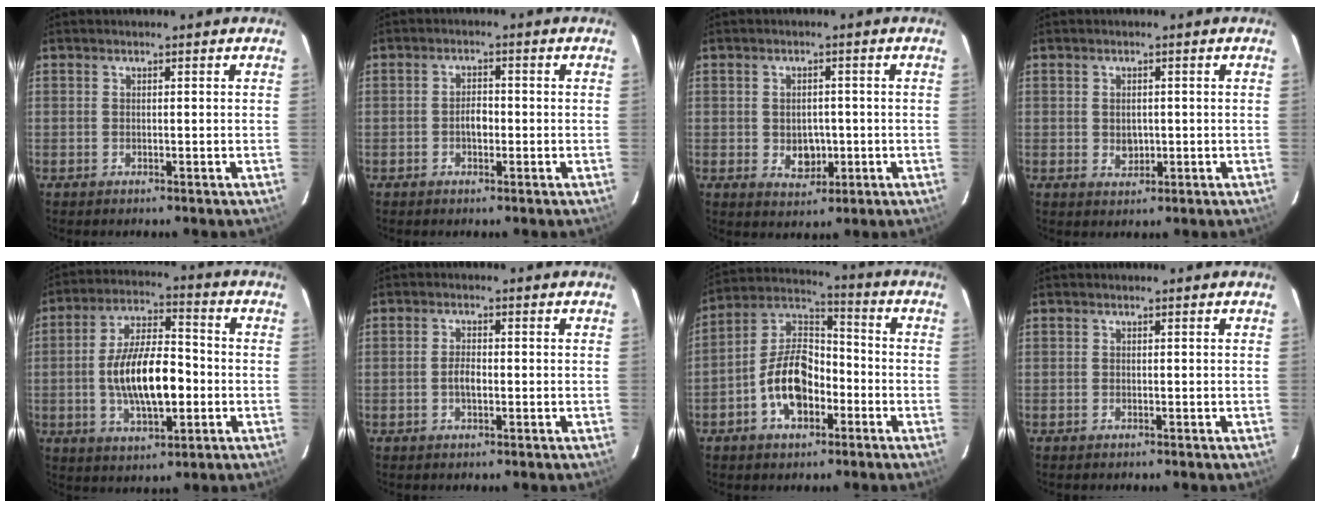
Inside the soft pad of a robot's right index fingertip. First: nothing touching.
{"total": 2.8, "force": [-0.7, 1.7, 2.1], "torque": [-0.037, 0.006, -0.013]}
{"total": 5.0, "force": [-0.9, 3.9, 3.1], "torque": [-0.052, -0.002, -0.004]}
{"total": 3.0, "force": [-0.3, 2.4, 1.8], "torque": [-0.028, -0.001, 0.000]}
{"total": 14.7, "force": [-2.3, 6.1, 13.1], "torque": [-0.246, 0.007, -0.037]}
{"total": 2.5, "force": [-0.6, 1.1, 2.1], "torque": [-0.043, 0.004, -0.012]}
{"total": 12.7, "force": [-4.9, 7.5, 9.0], "torque": [-0.176, 0.027, -0.083]}
{"total": 0.0}